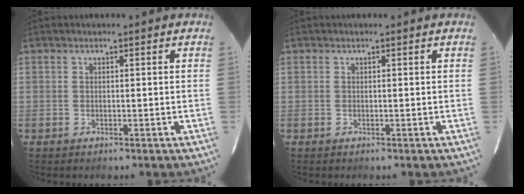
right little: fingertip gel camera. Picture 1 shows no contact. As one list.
[{"total": 0.0}]